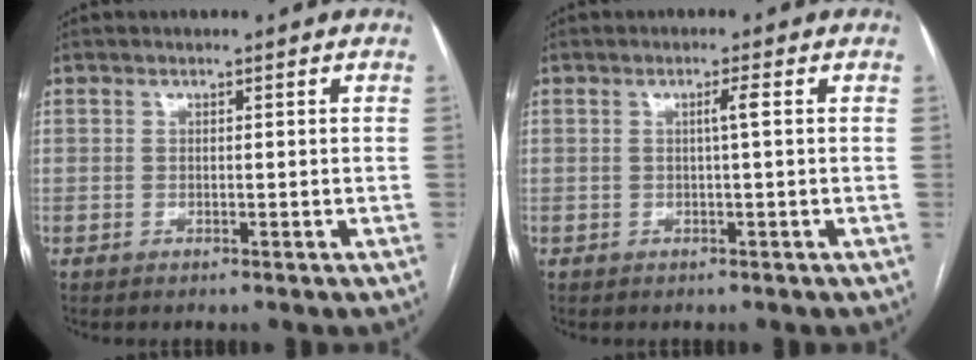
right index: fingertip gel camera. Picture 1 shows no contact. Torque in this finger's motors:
{"motor_torque": [0.14, 0.09, 0.01, 0.03]}